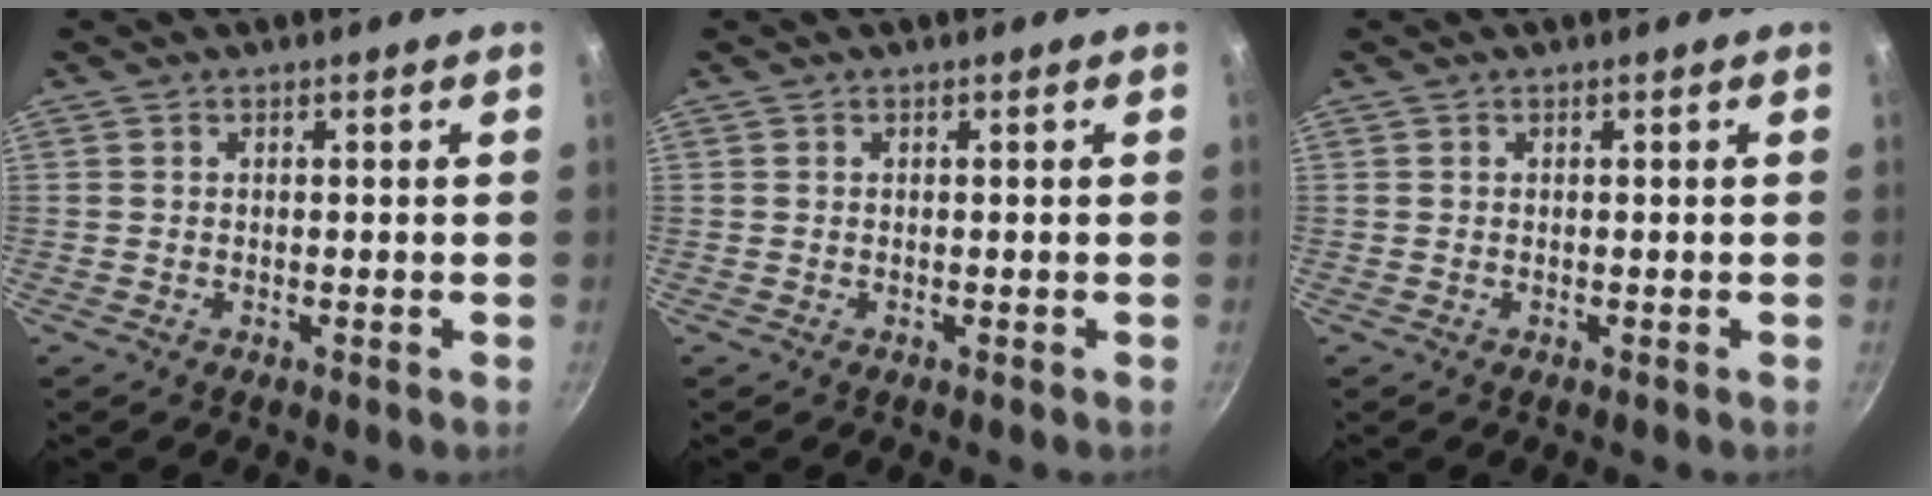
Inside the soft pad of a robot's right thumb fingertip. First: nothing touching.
{"total": 0.0}
{"total": 0.0}